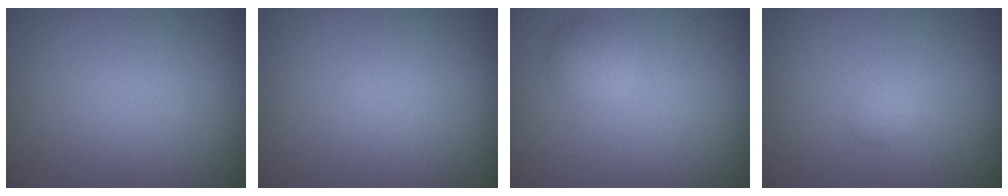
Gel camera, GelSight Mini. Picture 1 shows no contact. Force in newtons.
{"total": 0.0}
{"total": 1.9, "press": 1.9, "slide": 0.1}
{"total": 0.7, "press": 0.7, "slide": 0.0}